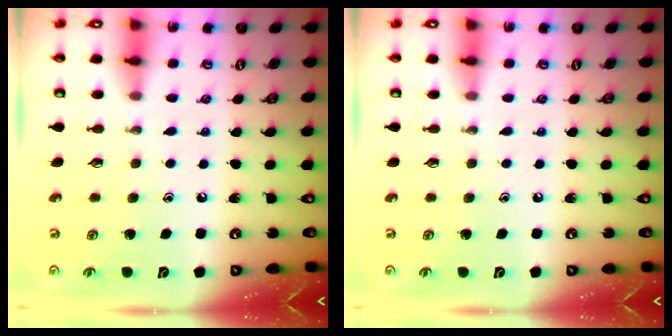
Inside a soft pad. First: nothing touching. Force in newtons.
{"total": 0.0}